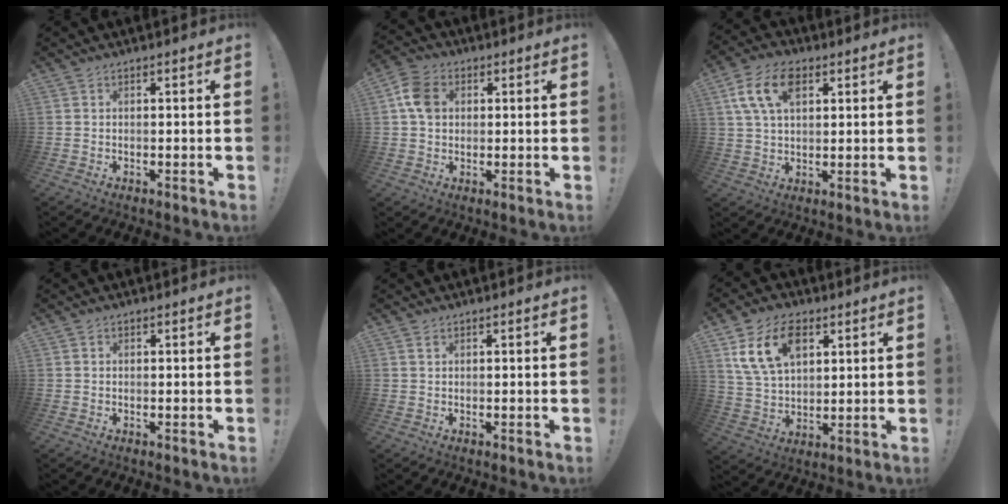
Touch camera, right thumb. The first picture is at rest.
{"total": 8.5, "force": [1.7, 6.8, 4.8], "torque": [-0.080, 0.014, 0.036]}
{"total": 12.6, "force": [5.1, 7.6, 8.7], "torque": [-0.163, -0.004, 0.093]}
{"total": 0.6, "force": [0.3, 0.6, 0.1], "torque": [0.005, -0.001, 0.004]}
{"total": 1.0, "force": [0.6, 0.6, 0.4], "torque": [-0.001, -0.001, 0.011]}
{"total": 15.7, "force": [7.3, 10.4, 9.3], "torque": [-0.165, -0.020, 0.138]}